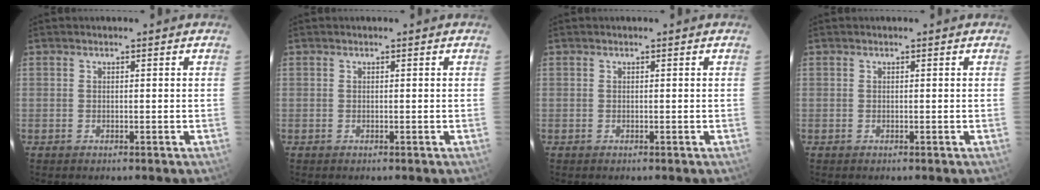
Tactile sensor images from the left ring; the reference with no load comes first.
{"total": 0.0}
{"total": 0.0}
{"total": 0.0}